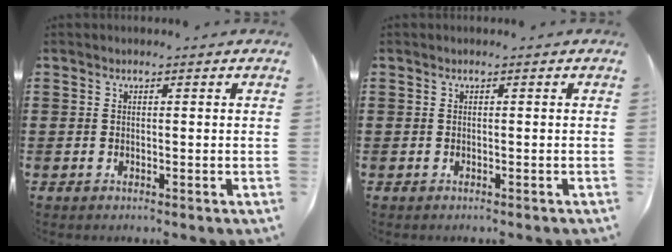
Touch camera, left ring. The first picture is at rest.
{"total": 0.0}